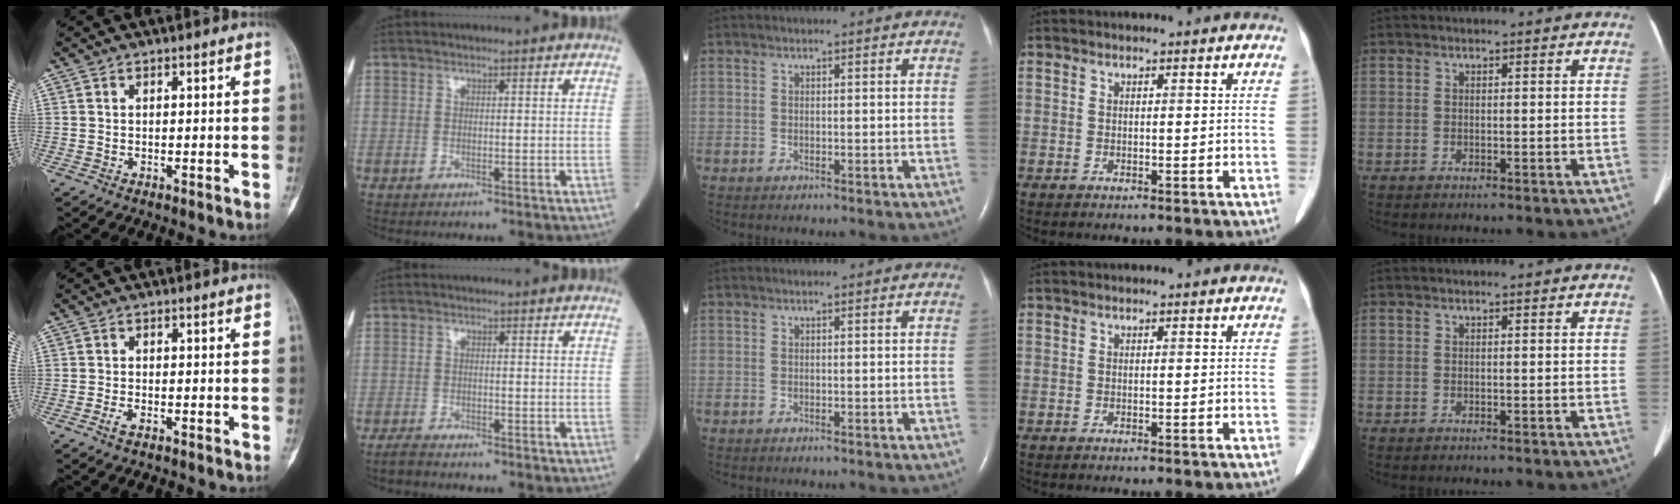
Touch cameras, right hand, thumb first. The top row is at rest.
{"thumb": {"total": 1.5, "force": [-0.9, 0.5, 1.1], "torque": [-0.027, 0.001, -0.020]}, "index": {"total": 2.1, "force": [-1.9, 0.2, 0.7], "torque": [-0.020, -0.006, -0.035]}}